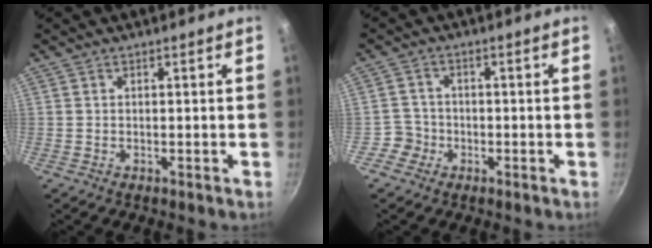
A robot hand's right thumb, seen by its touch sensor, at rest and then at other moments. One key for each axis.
{"total": 3.2, "fx": -1.4, "fy": 2.9, "fz": -0.2, "tx": 0.022, "ty": 0.013, "tz": -0.035}